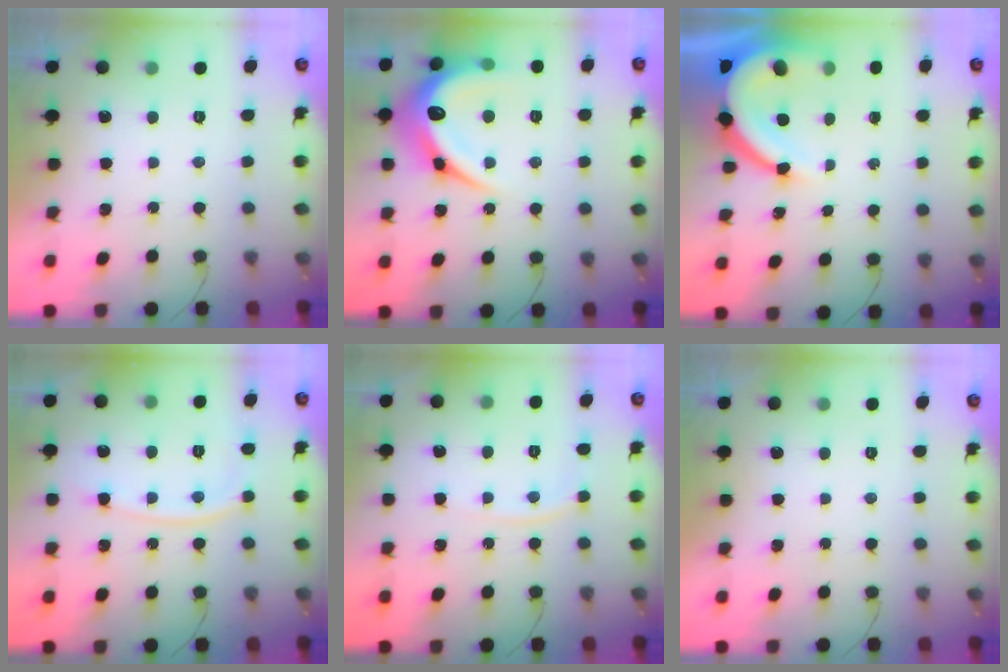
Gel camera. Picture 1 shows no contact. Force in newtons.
{"total": 20.4, "press": 20.4, "slide": 0.3}
{"total": 11.1, "press": 11.1, "slide": 1.3}
{"total": 9.2, "press": 9.1, "slide": 1.2}
{"total": 5.0, "press": 5.0, "slide": 0.7}
{"total": 0.0}